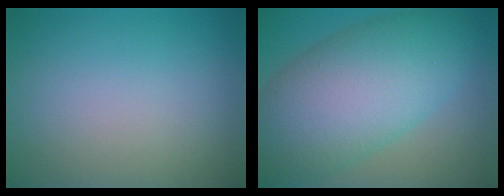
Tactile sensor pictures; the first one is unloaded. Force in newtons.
{"total": 11.1, "press": 11.0, "slide": 0.3}